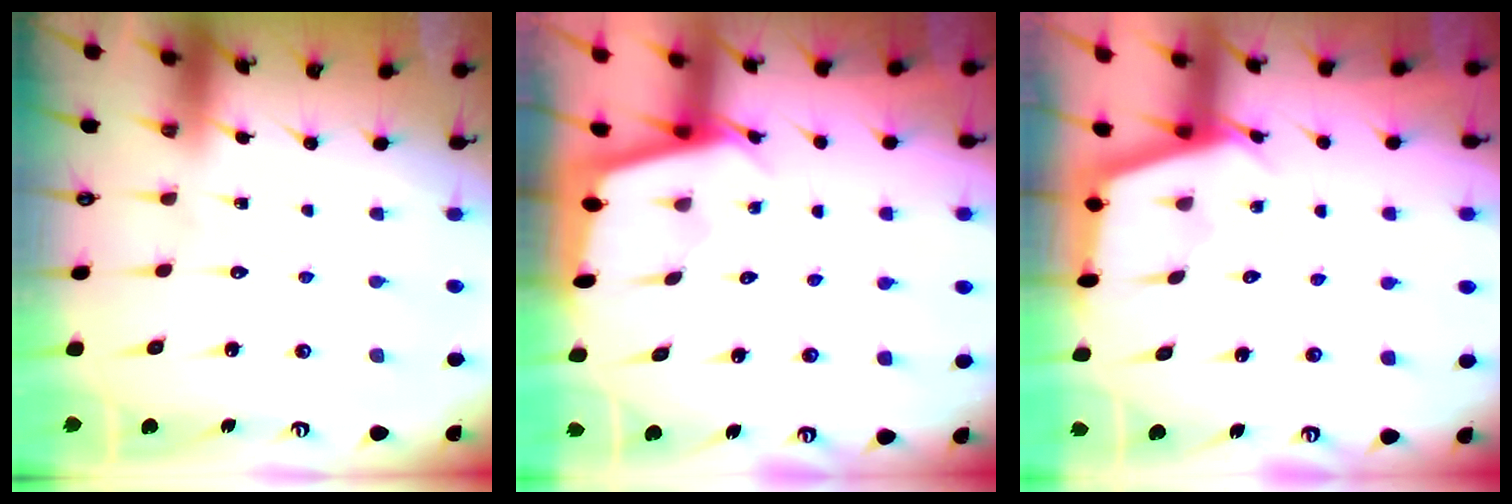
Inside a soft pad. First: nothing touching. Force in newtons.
{"total": 1.9, "press": 1.9, "slide": 0.2}
{"total": 2.4, "press": 2.4, "slide": 0.1}